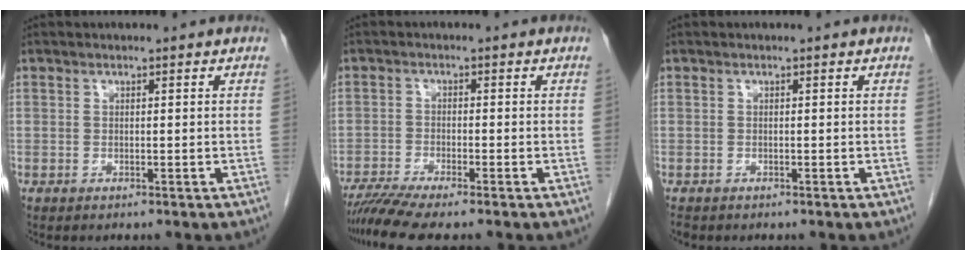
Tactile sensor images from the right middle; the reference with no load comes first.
{"total": 5.7, "force": [-4.8, -0.6, 3.0], "torque": [-0.051, -0.015, -0.086]}
{"total": 0.8, "force": [-0.7, 0.4, 0.2], "torque": [-0.008, -0.001, -0.012]}